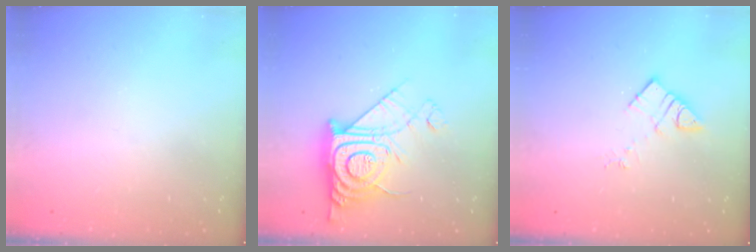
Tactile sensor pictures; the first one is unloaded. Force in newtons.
{"total": 14.9, "press": 14.8, "slide": 1.3}
{"total": 6.3, "press": 6.3, "slide": 0.2}